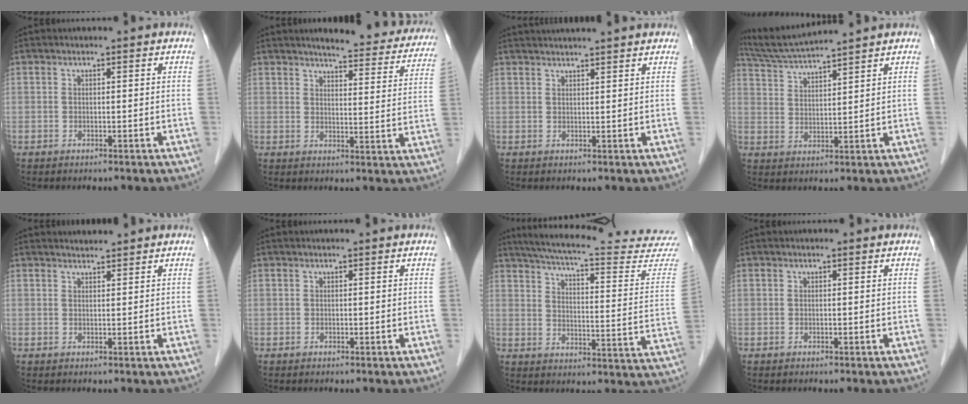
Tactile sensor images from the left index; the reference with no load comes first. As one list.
[{"total": 17.0, "force": [15.5, 3.2, 6.3], "torque": [-0.050, -0.034, 0.163]}, {"total": 9.2, "force": [8.4, -0.1, 3.8], "torque": [-0.058, 0.036, 0.104]}, {"total": 8.7, "force": [8.1, -1.4, 3.0], "torque": [-0.062, 0.019, 0.151]}, {"total": 1.3, "force": [1.3, -0.1, -0.2], "torque": [-0.007, 0.006, 0.026]}, {"total": 0.0}, {"total": 27.0, "force": [25.1, 1.3, 10.0], "torque": [-0.150, -0.088, 0.303]}, {"total": 0.0}]